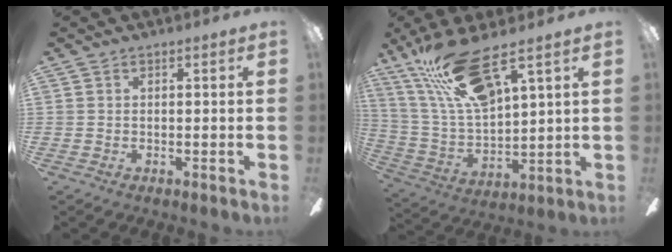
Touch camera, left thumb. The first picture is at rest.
{"total": 18.3, "force": [11.8, 5.2, 12.9], "torque": [-0.261, -0.049, 0.202]}